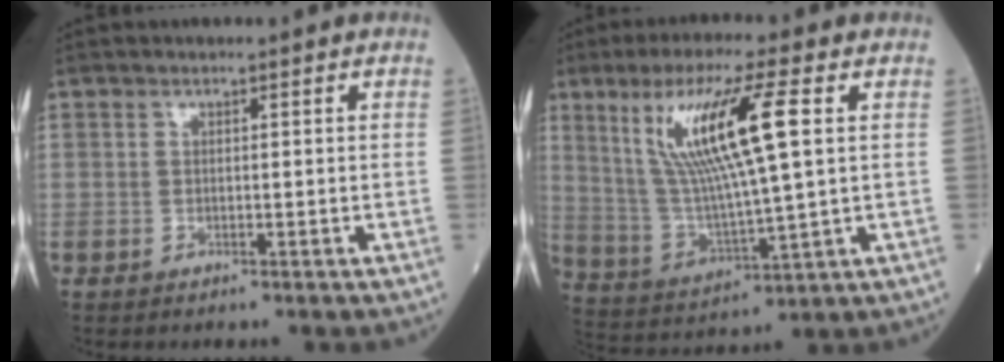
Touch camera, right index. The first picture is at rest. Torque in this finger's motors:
{"motor_torque": [0.51, 0.34, 0.37, 0.21]}